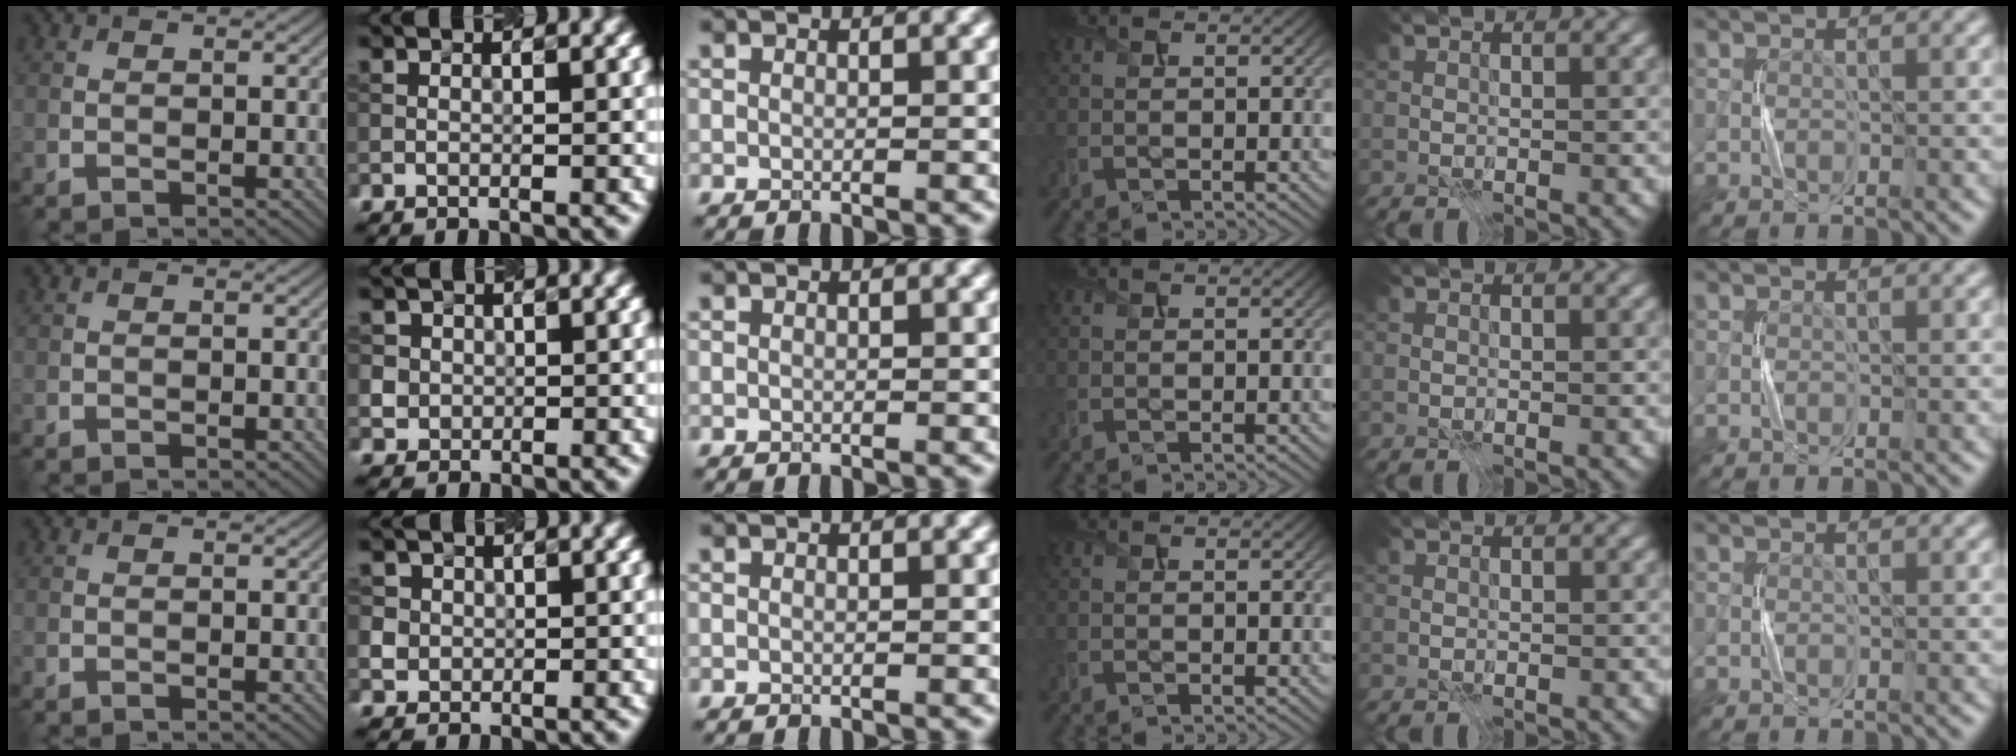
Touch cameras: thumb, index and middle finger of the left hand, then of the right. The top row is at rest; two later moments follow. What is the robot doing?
{"motion": "press", "object": "calculator"}